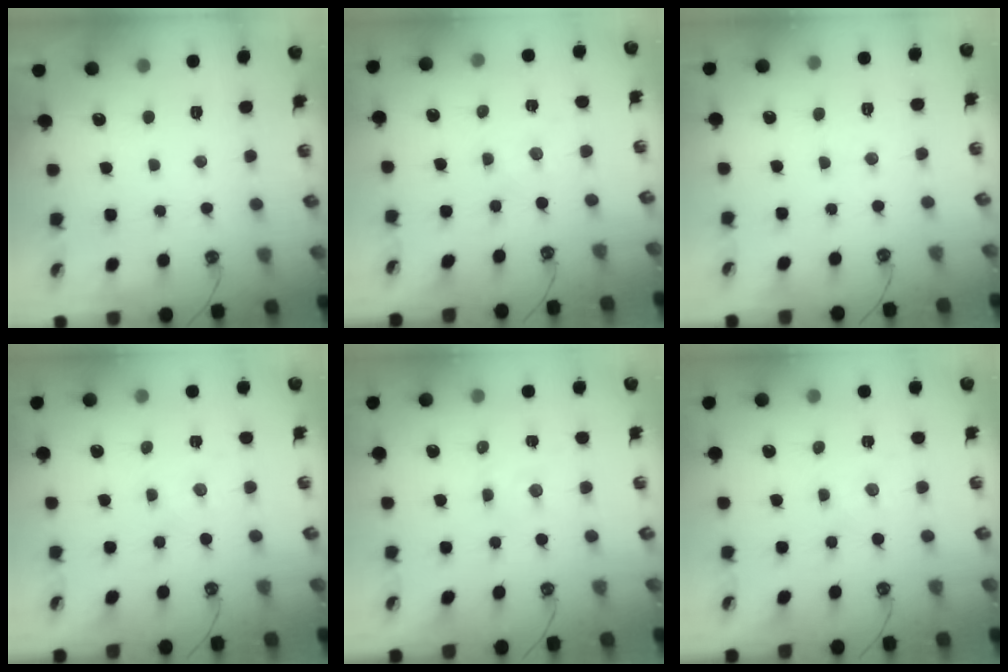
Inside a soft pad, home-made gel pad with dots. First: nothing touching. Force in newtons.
{"total": 0.0}
{"total": 4.9, "press": 4.9, "slide": 0.6}
{"total": 0.0}
{"total": 1.9, "press": 1.8, "slide": 0.3}
{"total": 0.0}